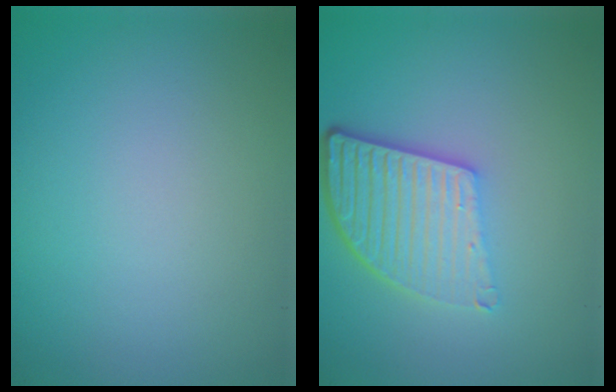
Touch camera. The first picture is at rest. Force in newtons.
{"total": 5.6, "press": 3.9, "slide": 4.0}